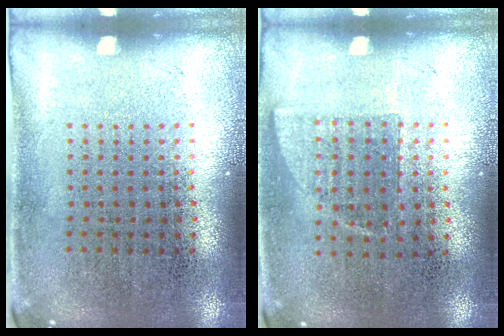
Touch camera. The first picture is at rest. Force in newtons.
{"total": 0.8, "press": 0.7, "slide": 0.3}